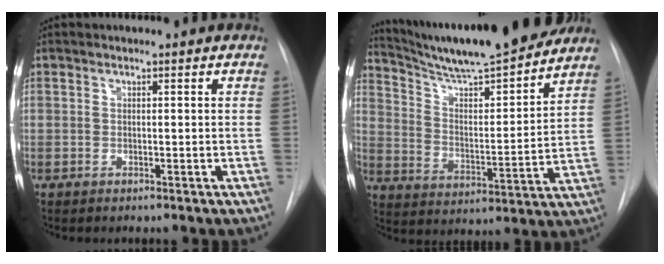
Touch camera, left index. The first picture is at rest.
{"total": 20.2, "force": [18.2, 0.8, 8.8], "torque": [-0.146, -0.014, 0.283]}